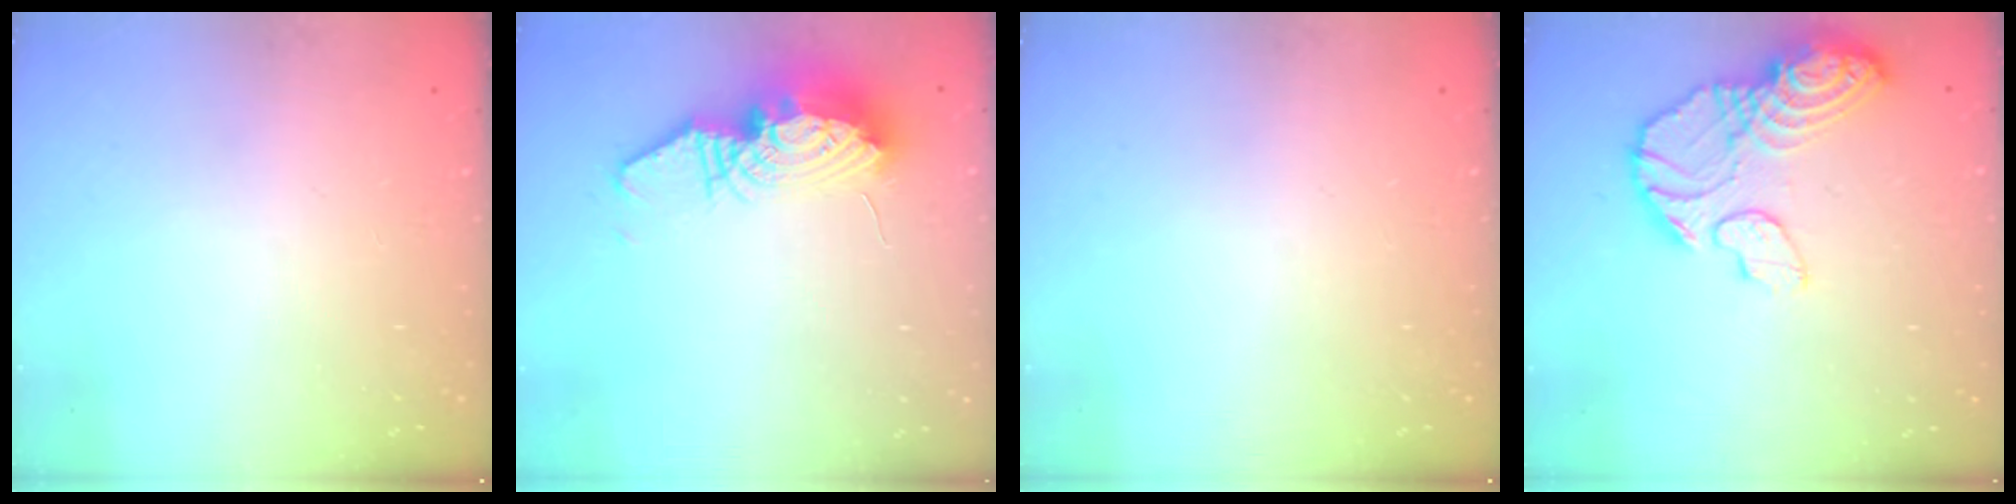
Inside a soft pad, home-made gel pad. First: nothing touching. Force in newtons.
{"total": 13.5, "press": 13.4, "slide": 1.4}
{"total": 0.0}
{"total": 15.8, "press": 15.6, "slide": 1.9}